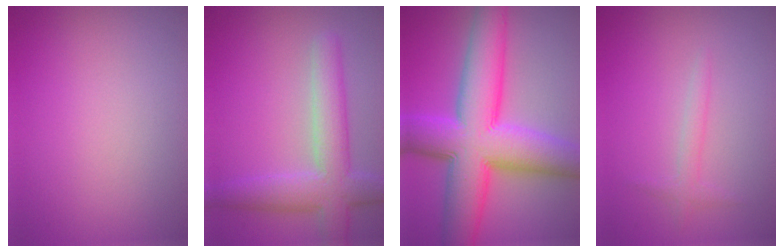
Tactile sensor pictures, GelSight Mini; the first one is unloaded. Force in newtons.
{"total": 5.7, "press": 5.7, "slide": 0.4}
{"total": 12.8, "press": 12.8, "slide": 0.3}
{"total": 1.3, "press": 1.3, "slide": 0.0}